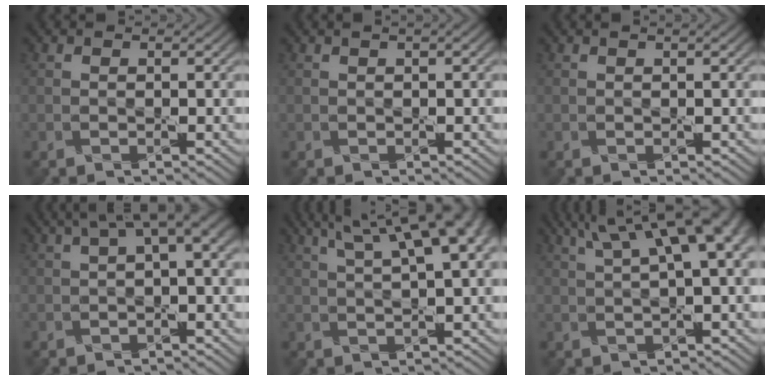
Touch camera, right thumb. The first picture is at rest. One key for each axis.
{"total": 1.7, "fx": 0.8, "fy": 0.3, "fz": 1.5, "tx": -0.026, "ty": 0.004, "tz": 0.004}
{"total": 0.8, "fx": 0.5, "fy": 0.1, "fz": 0.6, "tx": -0.014, "ty": 0.001, "tz": 0.002}
{"total": 5.5, "fx": 1.6, "fy": 1.5, "fz": 5.1, "tx": -0.076, "ty": 0.022, "tz": 0.027}
{"total": 10.9, "fx": 4.8, "fy": 2.8, "fz": 9.3, "tx": -0.135, "ty": 0.037, "tz": 0.062}
{"total": 10.2, "fx": 3.8, "fy": 3.0, "fz": 9.0, "tx": -0.138, "ty": 0.033, "tz": 0.058}